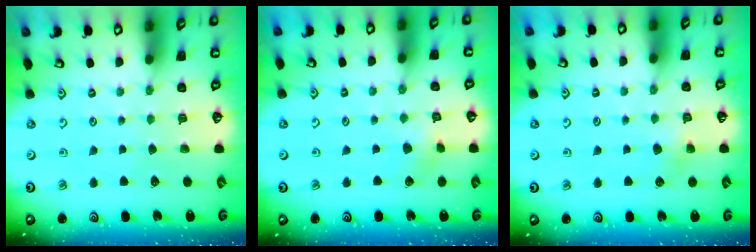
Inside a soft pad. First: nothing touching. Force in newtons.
{"total": 3.6, "press": 3.6, "slide": 0.4}
{"total": 3.8, "press": 3.7, "slide": 0.7}